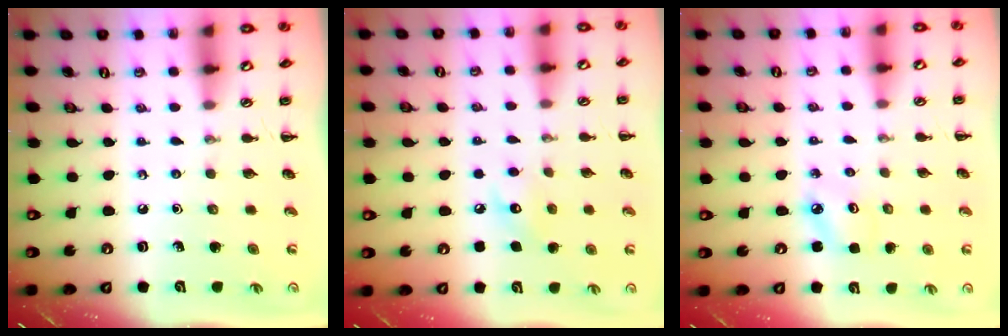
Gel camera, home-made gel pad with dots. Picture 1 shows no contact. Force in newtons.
{"total": 7.3, "press": 7.2, "slide": 1.5}
{"total": 3.0, "press": 2.9, "slide": 0.6}